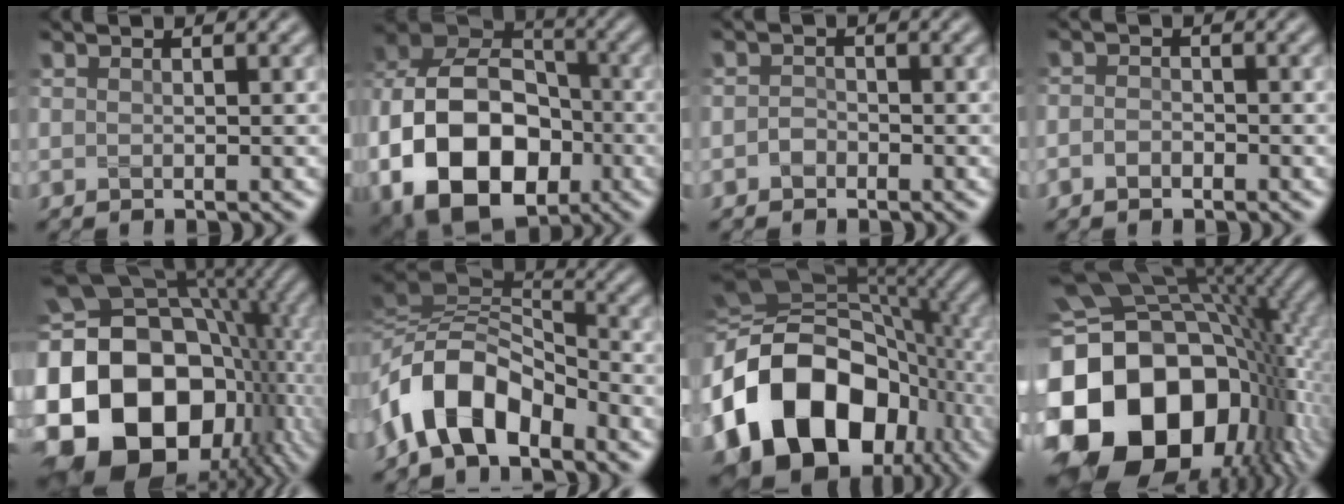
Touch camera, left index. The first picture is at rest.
{"total": 16.6, "force": [-4.9, 11.8, 10.5], "torque": [-0.203, -0.006, -0.094]}
{"total": 1.0, "force": [-0.6, 0.7, 0.3], "torque": [-0.005, 0.007, -0.014]}
{"total": 1.2, "force": [-0.7, 0.7, 0.6], "torque": [-0.014, 0.005, -0.017]}
{"total": 22.0, "force": [-3.1, 16.9, 13.7], "torque": [-0.273, -0.010, -0.063]}
{"total": 8.2, "force": [-3.8, 4.2, 5.9], "torque": [-0.105, 0.021, -0.080]}
{"total": 19.1, "force": [-4.6, 13.9, 12.2], "torque": [-0.247, -0.011, -0.079]}
{"total": 19.7, "force": [-3.3, 14.8, 12.6], "torque": [-0.245, -0.015, -0.044]}